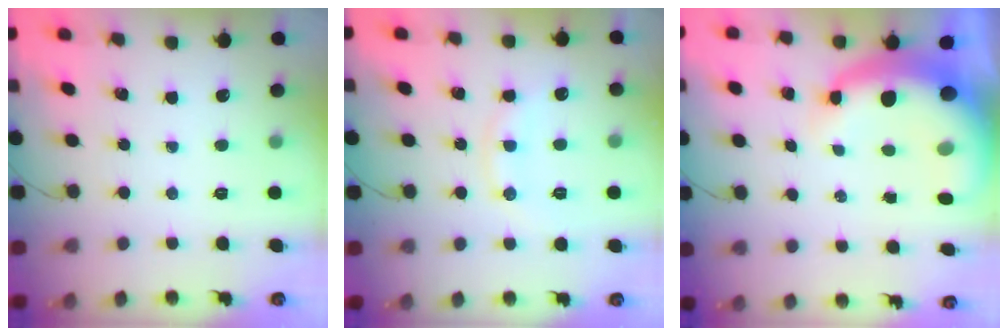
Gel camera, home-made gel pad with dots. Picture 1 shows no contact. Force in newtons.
{"total": 9.2, "press": 9.1, "slide": 0.5}
{"total": 10.7, "press": 10.4, "slide": 2.4}